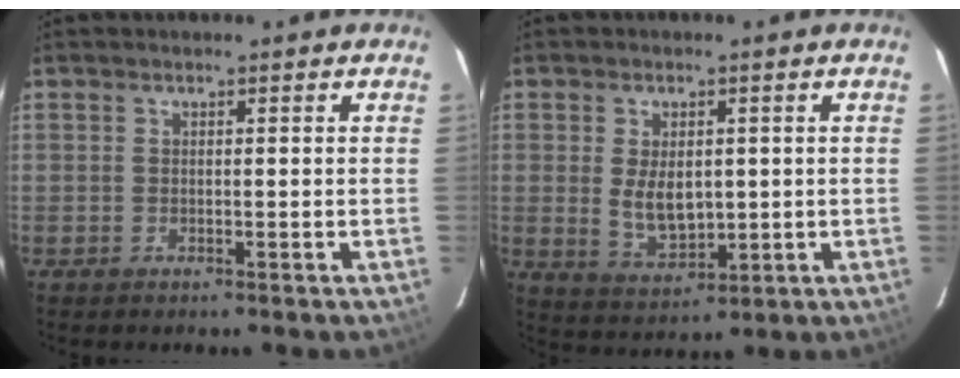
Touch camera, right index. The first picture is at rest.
{"total": 7.3, "force": [0.4, 4.3, 5.9], "torque": [-0.114, -0.006, 0.019]}